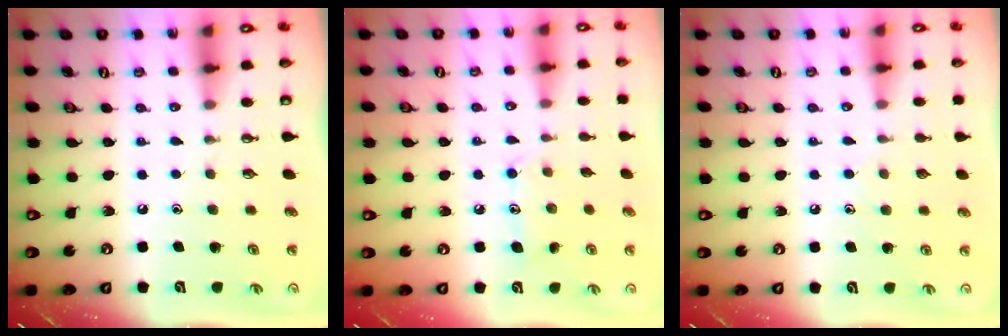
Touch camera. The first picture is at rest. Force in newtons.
{"total": 9.7, "press": 9.6, "slide": 0.7}
{"total": 7.9, "press": 7.9, "slide": 0.8}